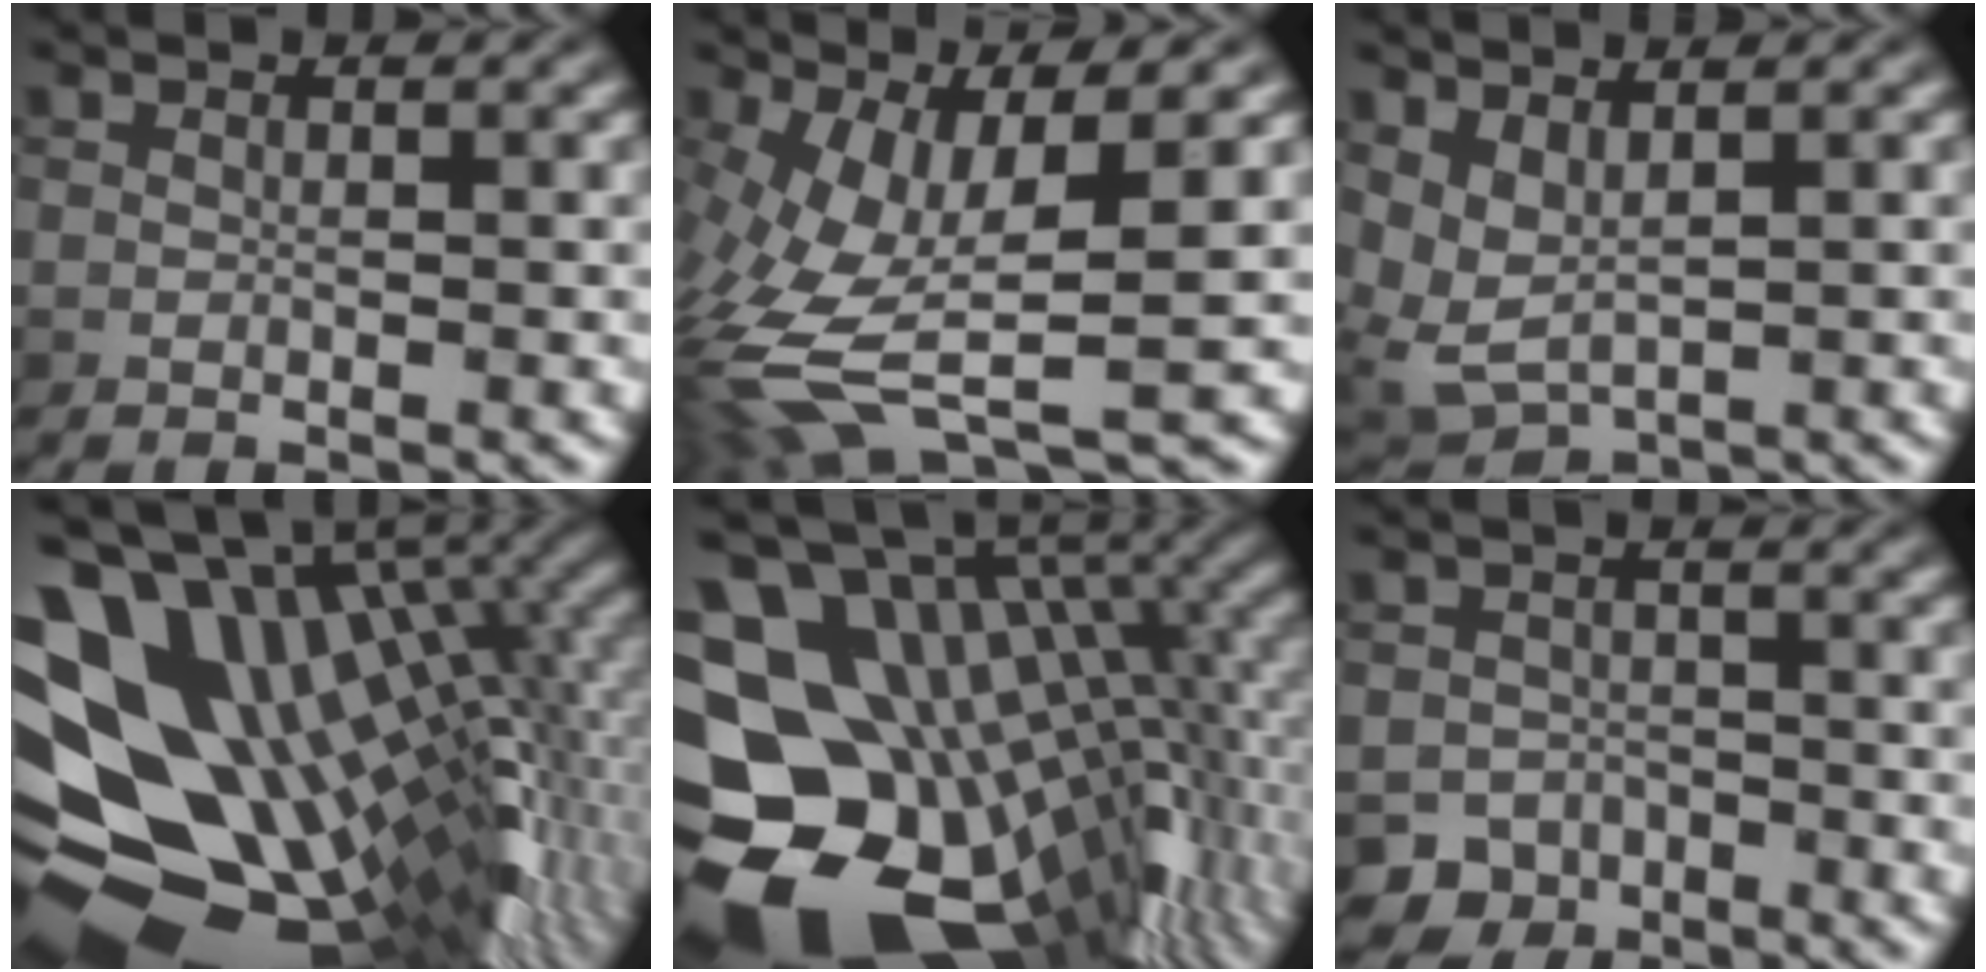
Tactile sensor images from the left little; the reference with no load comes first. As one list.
[{"total": 11.4, "force": [-1.9, 4.1, 10.4], "torque": [-0.236, -0.016, -0.025]}, {"total": 3.5, "force": [1.8, 1.6, 2.6], "torque": [-0.073, -0.009, 0.044]}, {"total": 18.0, "force": [1.1, 10.7, 14.4], "torque": [-0.231, -0.008, 0.042]}, {"total": 19.5, "force": [-4.2, 13.2, 13.7], "torque": [-0.221, -0.004, -0.037]}, {"total": 3.8, "force": [-2.6, 2.7, 0.3], "torque": [0.011, -0.002, -0.043]}]